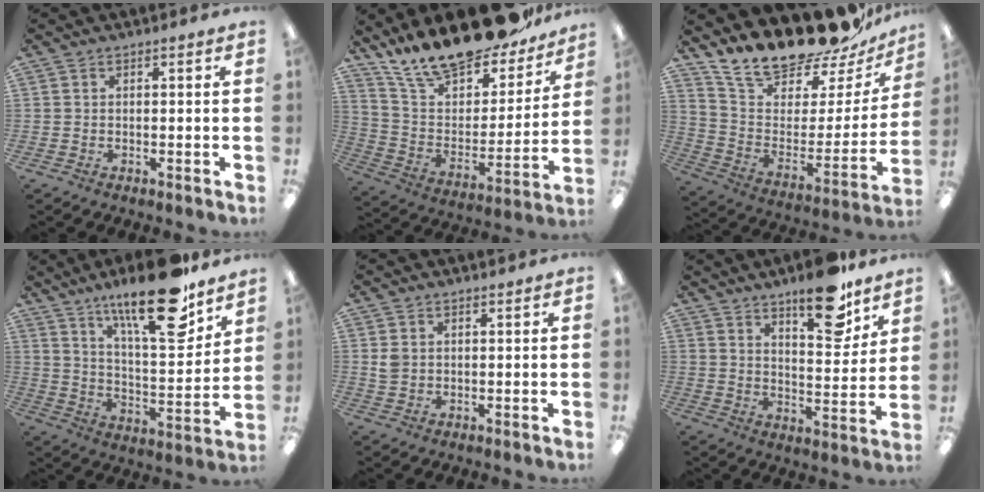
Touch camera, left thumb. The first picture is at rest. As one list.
[{"total": 21.6, "force": [18.9, 5.8, 8.8], "torque": [-0.157, -0.137, 0.325]}, {"total": 21.5, "force": [19.6, 5.6, 6.7], "torque": [-0.121, -0.166, 0.344]}, {"total": 21.7, "force": [15.4, 5.9, 14.1], "torque": [-0.213, -0.098, 0.247]}, {"total": 2.5, "force": [1.0, 2.0, 1.0], "torque": [-0.023, 0.003, 0.019]}, {"total": 14.7, "force": [10.8, 5.0, 8.5], "torque": [-0.104, -0.072, 0.180]}]